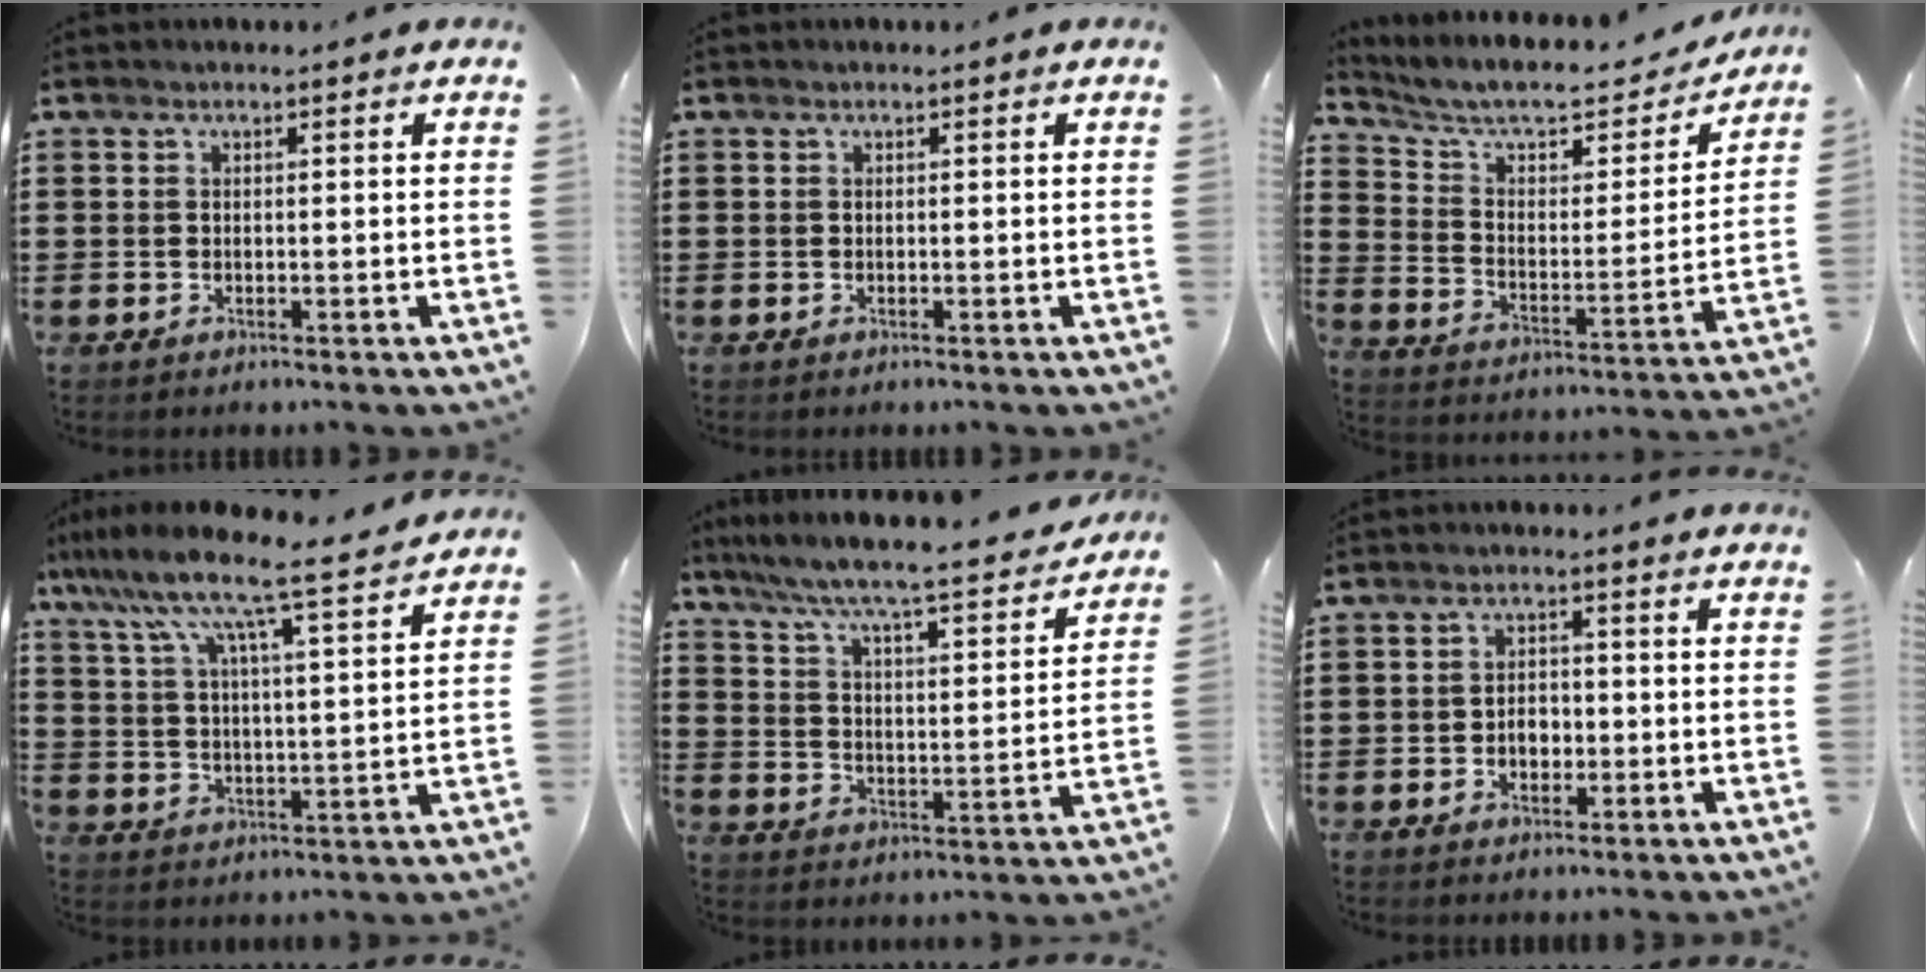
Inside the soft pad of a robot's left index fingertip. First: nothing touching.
{"total": 0.0}
{"total": 7.9, "force": [6.6, 2.2, 3.6], "torque": [-0.093, -0.041, 0.109]}
{"total": 9.4, "force": [8.1, -0.1, 4.7], "torque": [-0.125, -0.052, 0.133]}
{"total": 6.3, "force": [5.7, -0.4, 2.7], "torque": [-0.080, -0.048, 0.088]}
{"total": 2.8, "force": [-0.9, 2.0, 1.9], "torque": [-0.031, -0.002, -0.021]}